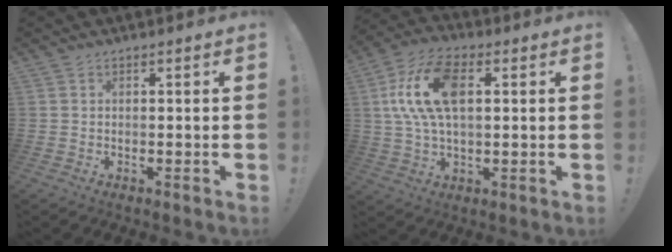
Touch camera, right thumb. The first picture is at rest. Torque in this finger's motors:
{"motor_torque": [0.13, 1.02, 1.70, 0.23, 0.14]}